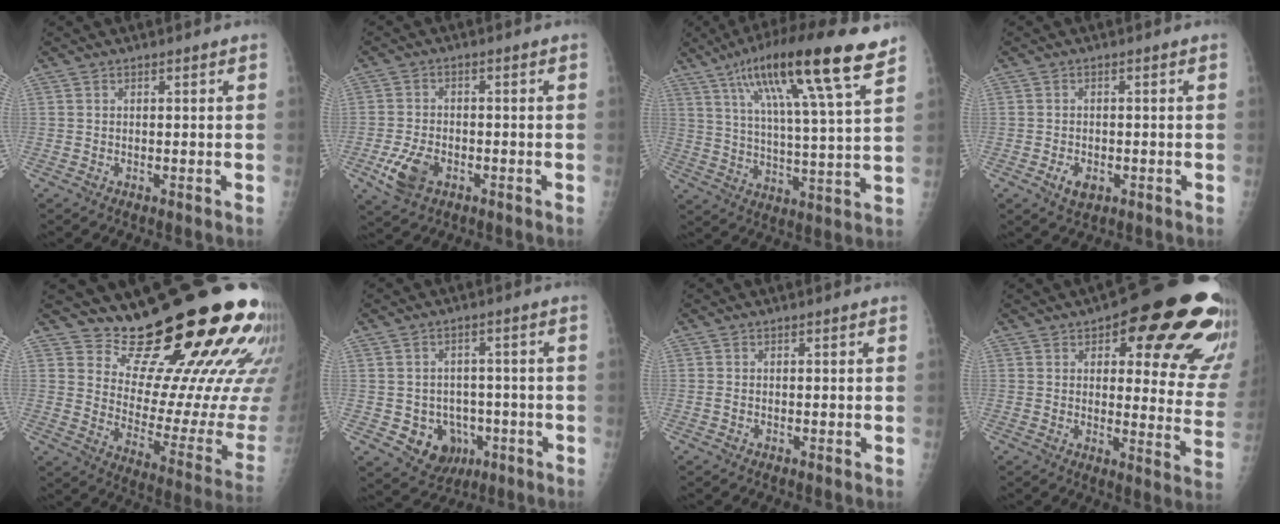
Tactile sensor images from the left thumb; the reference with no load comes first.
{"total": 6.5, "force": [-2.6, 4.1, 4.3], "torque": [-0.087, 0.005, -0.046]}
{"total": 20.5, "force": [12.3, 2.3, 16.2], "torque": [-0.259, -0.029, 0.200]}
{"total": 3.0, "force": [-1.1, 2.0, 1.9], "torque": [-0.031, 0.000, -0.012]}
{"total": 23.1, "force": [17.7, 6.0, 13.6], "torque": [-0.147, -0.150, 0.248]}
{"total": 8.0, "force": [-2.3, 7.0, 3.1], "torque": [-0.020, 0.014, -0.020]}
{"total": 0.6, "force": [0.1, 0.3, 0.5], "torque": [-0.012, 0.004, 0.004]}
{"total": 24.2, "force": [12.5, 8.9, 18.7], "torque": [-0.175, -0.044, 0.145]}